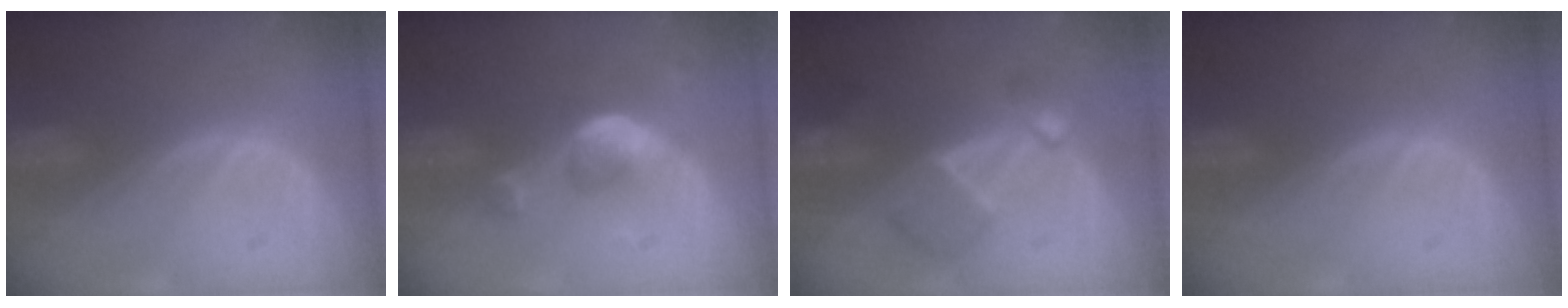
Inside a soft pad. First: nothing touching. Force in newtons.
{"total": 5.1, "press": 4.7, "slide": 1.9}
{"total": 5.8, "press": 5.8, "slide": 0.2}
{"total": 0.0}